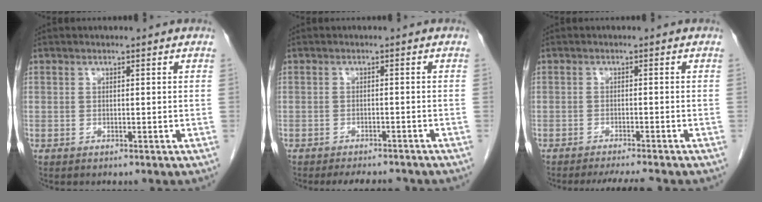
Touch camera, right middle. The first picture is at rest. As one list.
[{"total": 6.2, "force": [-5.6, 1.5, 2.0], "torque": [-0.023, -0.008, -0.072]}, {"total": 5.6, "force": [-5.0, -0.1, 2.4], "torque": [-0.029, -0.012, -0.075]}]